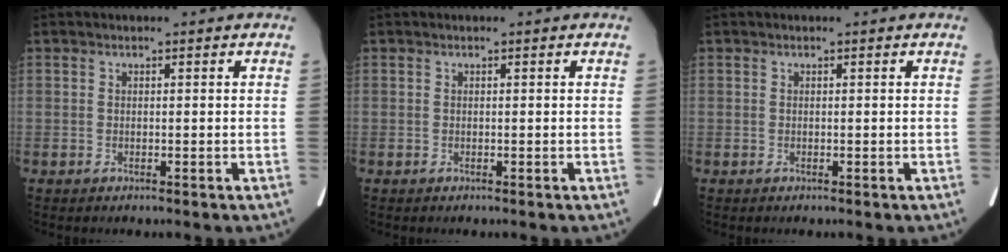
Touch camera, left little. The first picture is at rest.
{"total": 0.0}
{"total": 0.0}